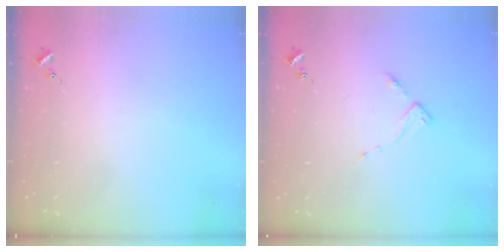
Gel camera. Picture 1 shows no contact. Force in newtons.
{"total": 3.7, "press": 3.6, "slide": 0.4}